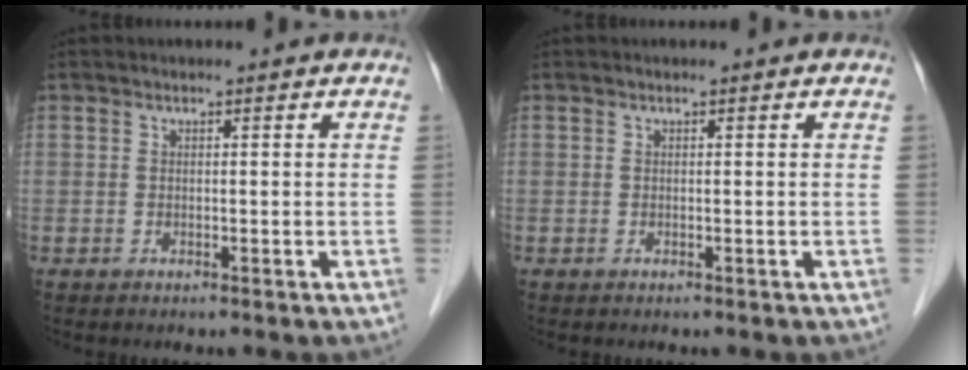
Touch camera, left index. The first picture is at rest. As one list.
[{"total": 0.0}]